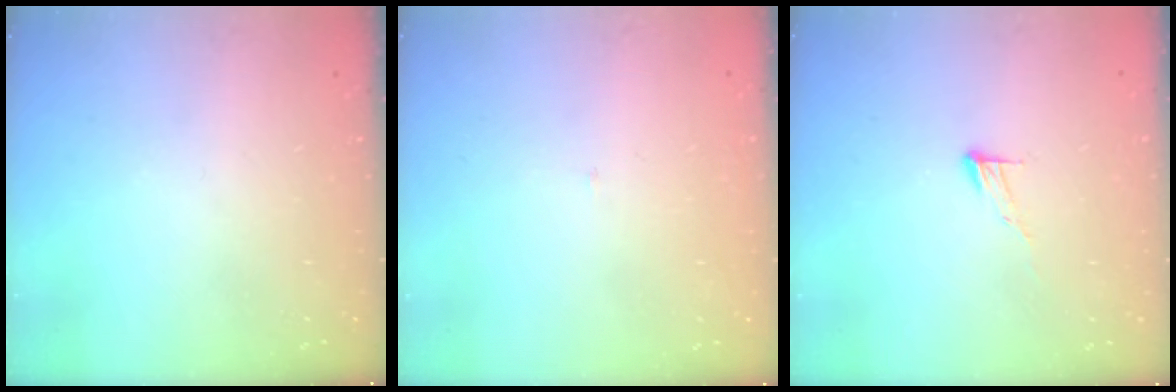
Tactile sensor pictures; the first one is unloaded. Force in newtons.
{"total": 2.1, "press": 2.1, "slide": 0.1}
{"total": 5.6, "press": 5.6, "slide": 0.2}